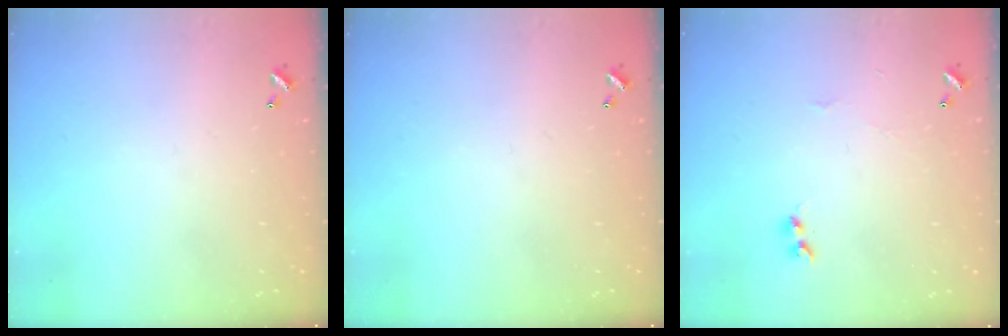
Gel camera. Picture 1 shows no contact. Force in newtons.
{"total": 0.0}
{"total": 2.1, "press": 2.1, "slide": 0.5}